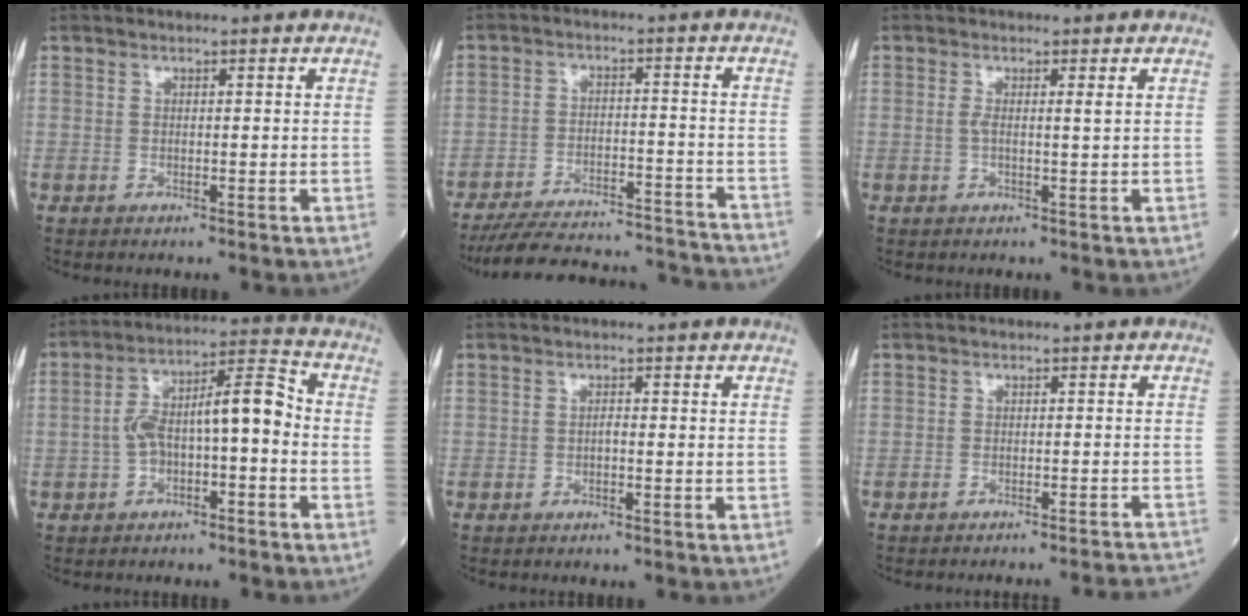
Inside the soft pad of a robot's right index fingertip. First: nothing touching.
{"total": 20.5, "force": [-19.6, 2.6, 5.2], "torque": [-0.080, 0.003, -0.268]}
{"total": 1.6, "force": [0.4, -0.1, 1.6], "torque": [-0.036, 0.004, 0.006]}
{"total": 9.7, "force": [-1.4, 2.8, 9.2], "torque": [-0.164, 0.041, -0.023]}
{"total": 0.7, "force": [-0.3, 0.1, 0.6], "torque": [-0.010, 0.002, -0.007]}
{"total": 12.3, "force": [-12.0, -0.9, 2.3], "torque": [-0.008, -0.008, -0.133]}